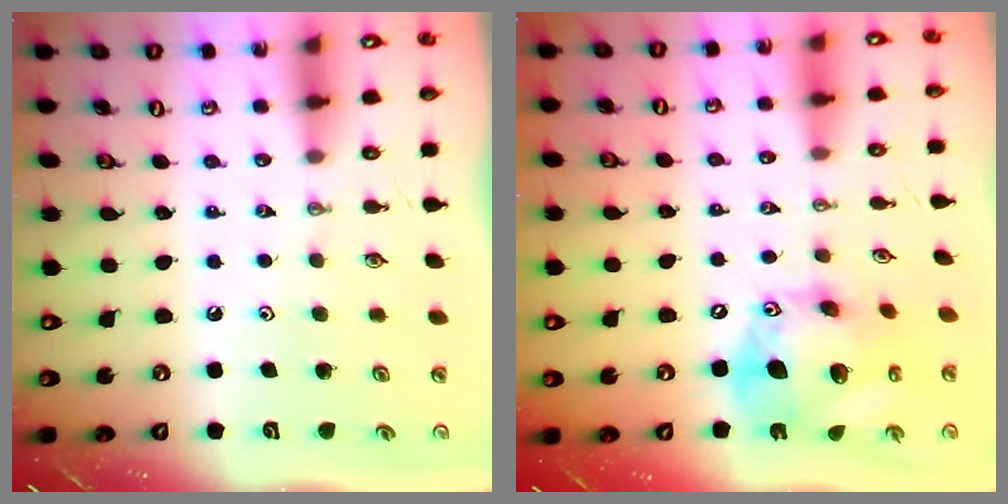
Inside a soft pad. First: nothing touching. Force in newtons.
{"total": 18.8, "press": 18.5, "slide": 3.3}